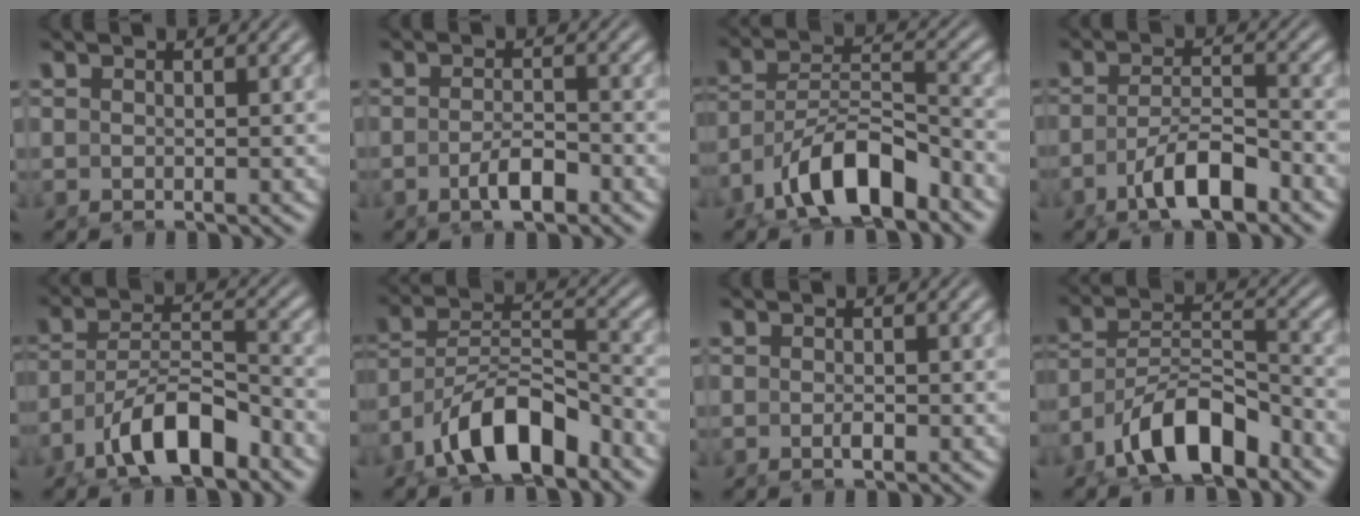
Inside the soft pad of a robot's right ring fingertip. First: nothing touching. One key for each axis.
{"total": 2.5, "fx": -1.6, "fy": 0.4, "fz": 1.9, "tx": -0.023, "ty": 0.002, "tz": -0.030}
{"total": 7.0, "fx": -3.3, "fy": 3.6, "fz": 5.0, "tx": -0.092, "ty": -0.023, "tz": -0.044}
{"total": 4.5, "fx": -2.6, "fy": 1.1, "fz": 3.5, "tx": -0.054, "ty": -0.011, "tz": -0.038}
{"total": 6.1, "fx": -3.3, "fy": 2.4, "fz": 4.6, "tx": -0.076, "ty": -0.016, "tz": -0.048}
{"total": 7.7, "fx": -3.6, "fy": 4.3, "fz": 5.3, "tx": -0.098, "ty": -0.027, "tz": -0.048}
{"total": 0.9, "fx": -0.4, "fy": 0.4, "fz": 0.7, "tx": -0.012, "ty": -0.003, "tz": -0.005}
{"total": 7.2, "fx": -3.9, "fy": 3.7, "fz": 4.7, "tx": -0.083, "ty": -0.026, "tz": -0.053}